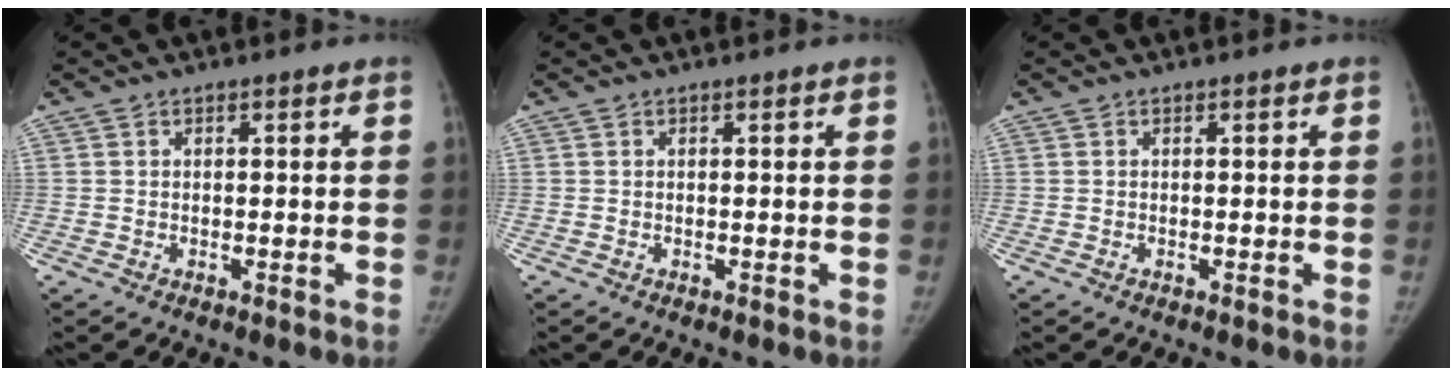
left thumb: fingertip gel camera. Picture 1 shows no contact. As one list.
[{"total": 0.0}, {"total": 0.0}]